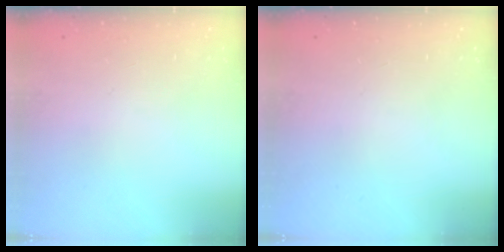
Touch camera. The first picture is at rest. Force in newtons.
{"total": 0.0}